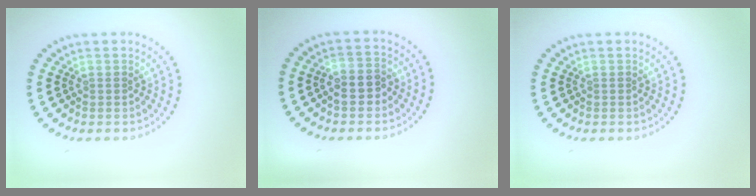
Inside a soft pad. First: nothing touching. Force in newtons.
{"total": 2.6, "press": 2.5, "slide": 0.7}
{"total": 0.0}